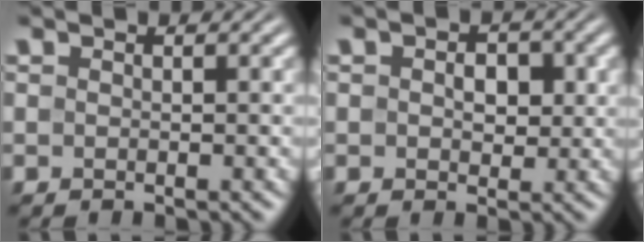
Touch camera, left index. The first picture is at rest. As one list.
[{"total": 2.5, "force": [0.4, 1.7, 1.8], "torque": [-0.028, -0.001, 0.002]}]